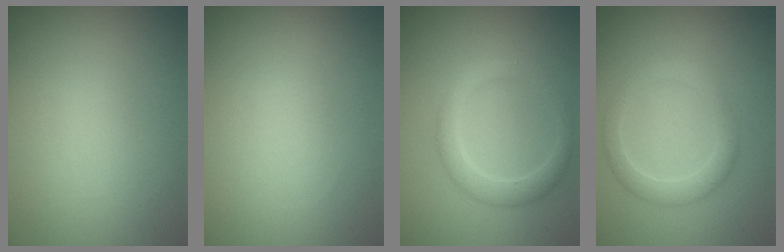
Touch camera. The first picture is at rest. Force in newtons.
{"total": 0.0}
{"total": 2.7, "press": 2.7, "slide": 0.1}
{"total": 2.4, "press": 2.4, "slide": 0.1}